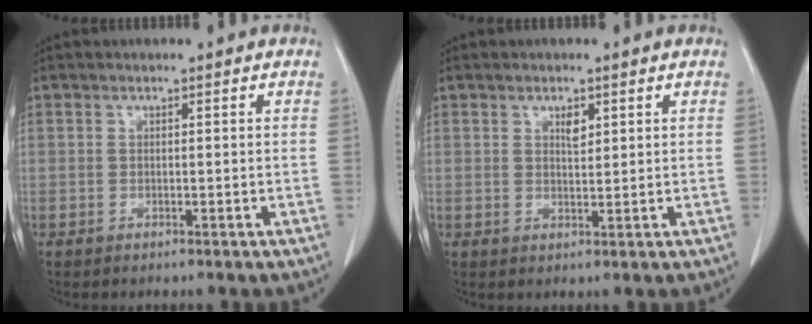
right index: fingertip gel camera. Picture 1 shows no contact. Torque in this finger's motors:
{"motor_torque": [0.06, 0.04, 0.03, 0.03]}